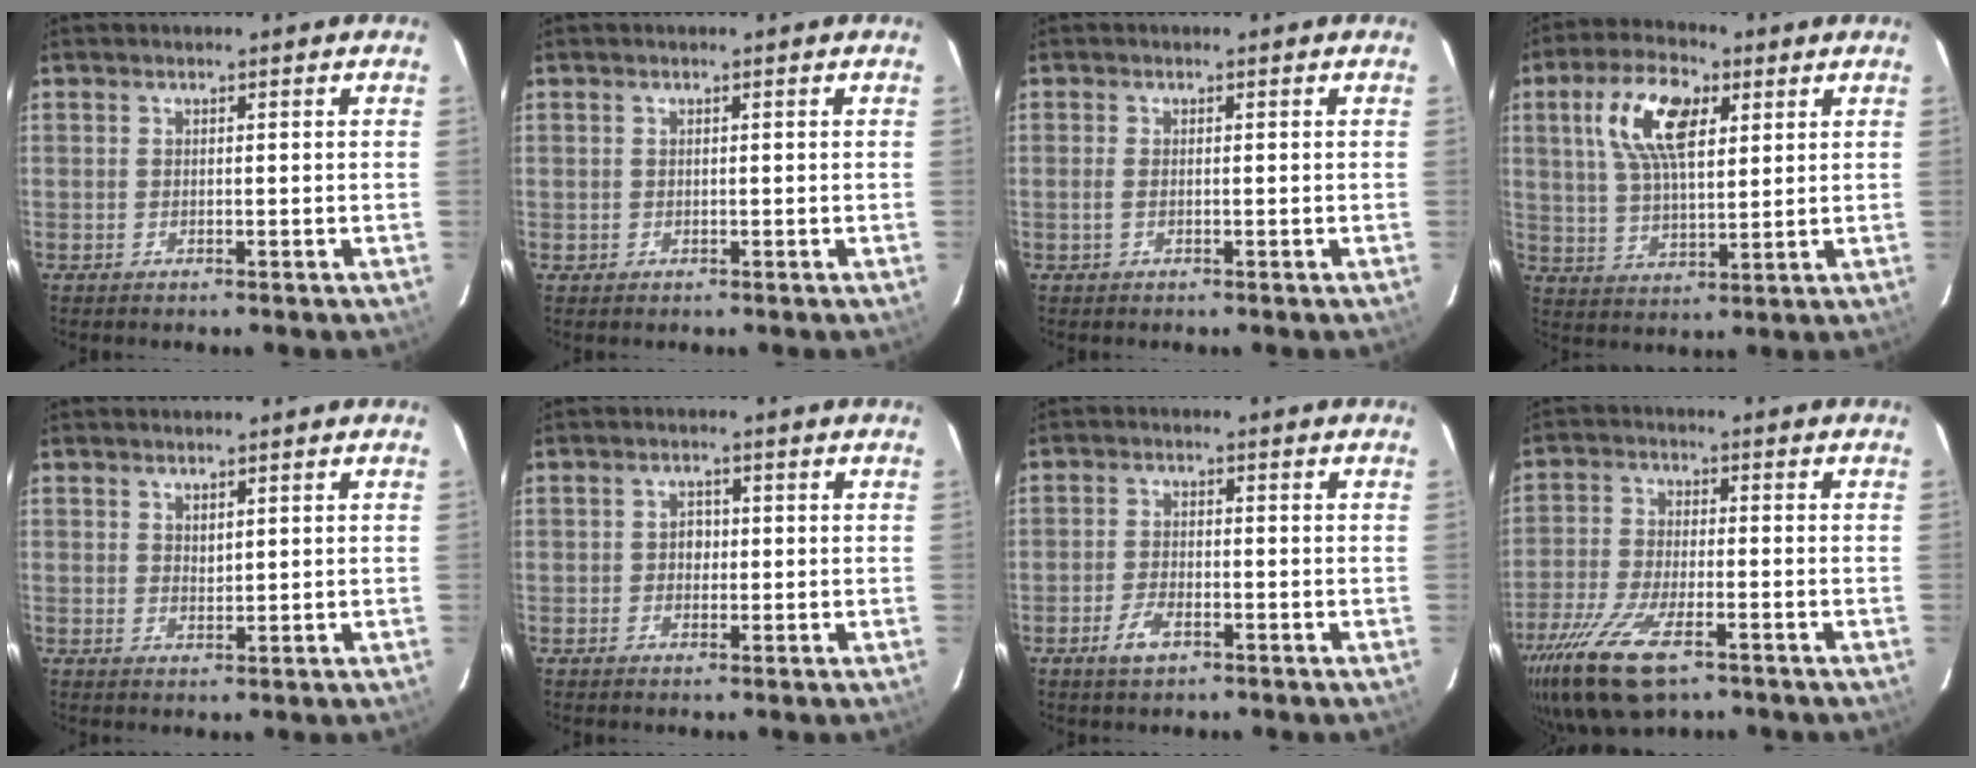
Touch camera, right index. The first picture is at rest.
{"total": 0.7, "force": [0.0, 0.7, 0.0], "torque": [0.004, 0.003, -0.001]}
{"total": 1.1, "force": [-0.2, 0.4, 1.0], "torque": [-0.024, -0.002, -0.005]}
{"total": 12.1, "force": [4.5, 5.6, 9.8], "torque": [-0.190, 0.022, 0.084]}
{"total": 1.5, "force": [1.1, 0.7, 0.7], "torque": [-0.011, 0.000, 0.021]}
{"total": 2.0, "force": [-0.2, 1.8, 0.8], "torque": [-0.012, 0.006, -0.005]}
{"total": 4.1, "force": [-2.4, 1.9, 2.8], "torque": [-0.065, -0.001, -0.046]}
{"total": 14.6, "force": [-9.1, 5.3, 10.1], "torque": [-0.230, -0.043, -0.175]}